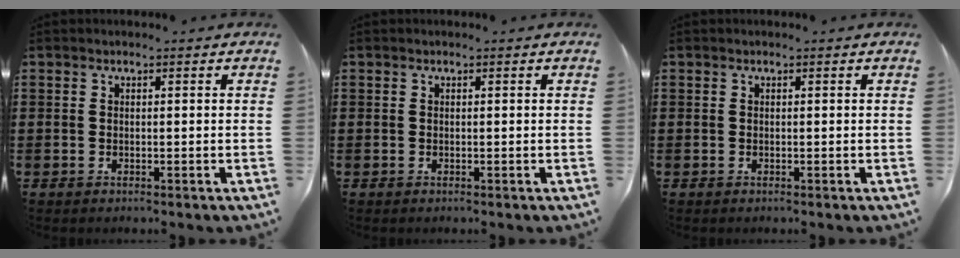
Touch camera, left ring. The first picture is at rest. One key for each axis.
{"total": 0.0}
{"total": 0.0}